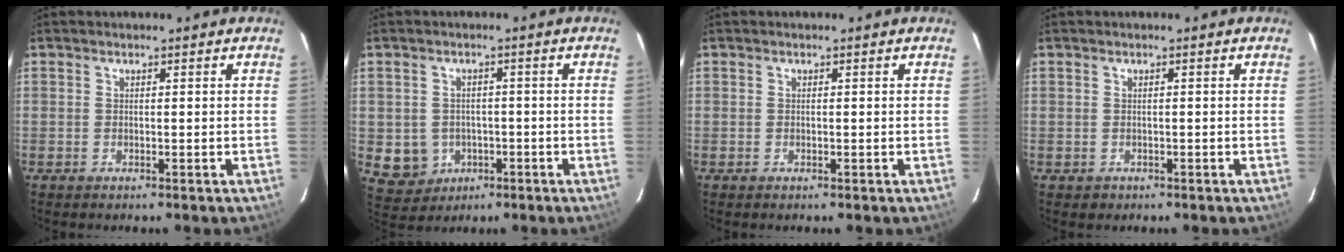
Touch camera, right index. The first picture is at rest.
{"total": 6.7, "force": [-1.7, 6.3, 1.6], "torque": [-0.052, 0.009, -0.005]}
{"total": 0.0}
{"total": 1.2, "force": [-0.5, 1.1, 0.1], "torque": [-0.001, 0.002, 0.001]}